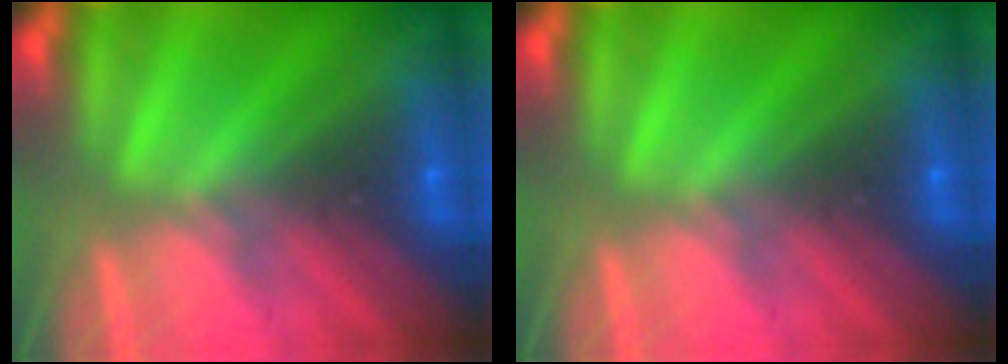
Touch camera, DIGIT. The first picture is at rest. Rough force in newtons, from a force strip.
{"total": 0.0}